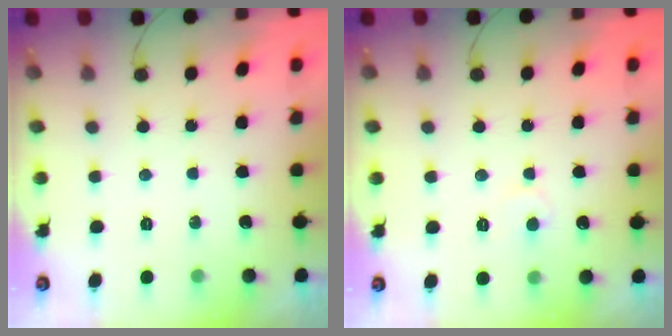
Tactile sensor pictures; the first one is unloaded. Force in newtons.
{"total": 5.4, "press": 5.4, "slide": 0.6}